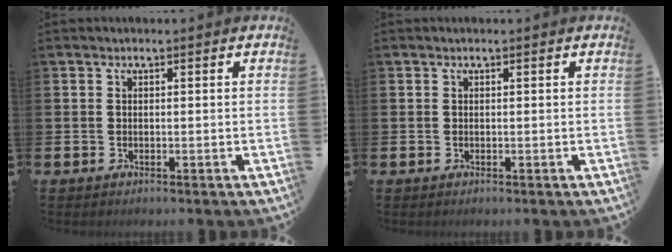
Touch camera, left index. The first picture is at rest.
{"total": 0.0}